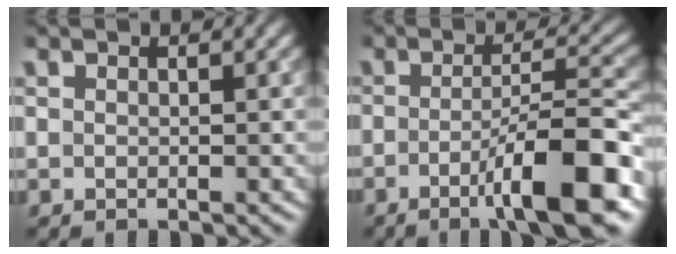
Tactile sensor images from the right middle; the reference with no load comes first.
{"total": 8.3, "force": [-3.6, 1.4, 7.3], "torque": [-0.104, 0.011, -0.062]}